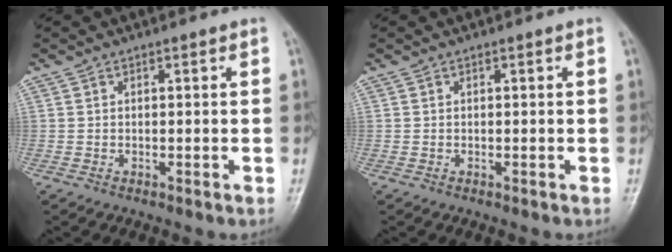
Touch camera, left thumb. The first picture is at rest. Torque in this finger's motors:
{"motor_torque": [0.03, 0.01, -0.02, -0.11, 0.00]}